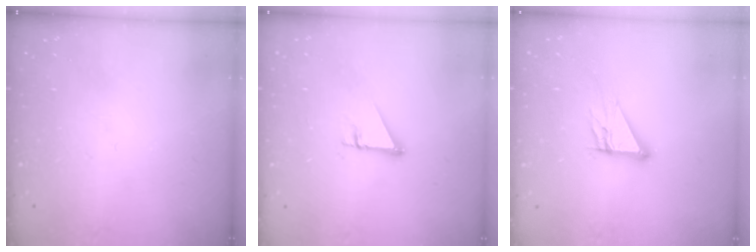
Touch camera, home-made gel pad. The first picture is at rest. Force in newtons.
{"total": 2.7, "press": 2.7, "slide": 0.1}
{"total": 9.0, "press": 9.0, "slide": 0.7}